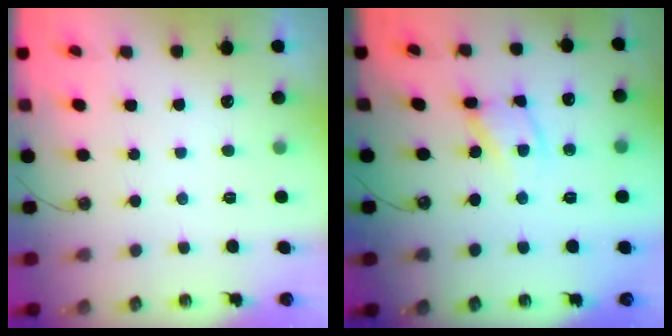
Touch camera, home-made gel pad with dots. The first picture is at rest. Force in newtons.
{"total": 11.2, "press": 11.2, "slide": 0.7}